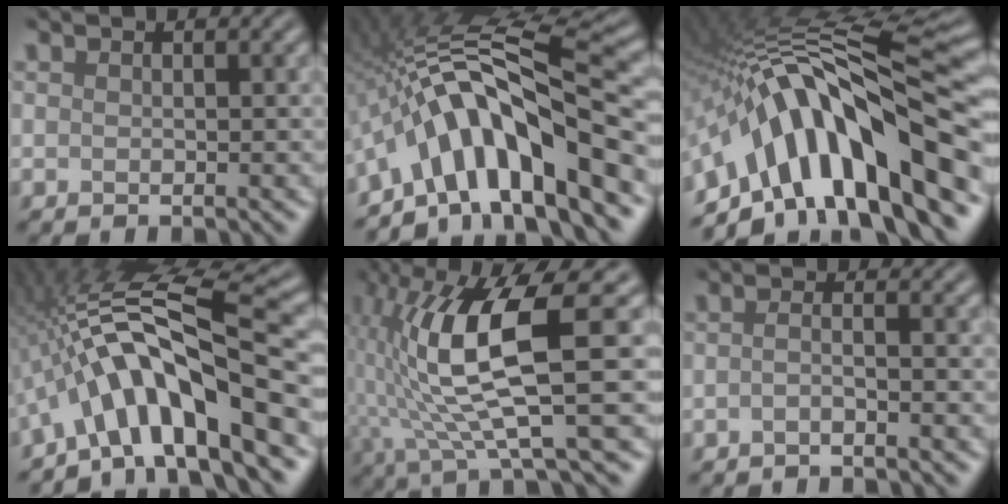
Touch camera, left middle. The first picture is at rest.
{"total": 12.4, "force": [-5.1, 3.2, 10.9], "torque": [-0.167, 0.030, -0.080]}
{"total": 15.2, "force": [-5.4, 5.0, 13.3], "torque": [-0.208, 0.045, -0.077]}
{"total": 12.0, "force": [-3.8, 2.8, 11.1], "torque": [-0.180, 0.033, -0.055]}
{"total": 9.8, "force": [0.2, 2.0, 9.5], "torque": [-0.184, 0.005, 0.018]}
{"total": 1.2, "force": [-0.8, 0.1, 0.9], "torque": [-0.012, 0.003, -0.017]}